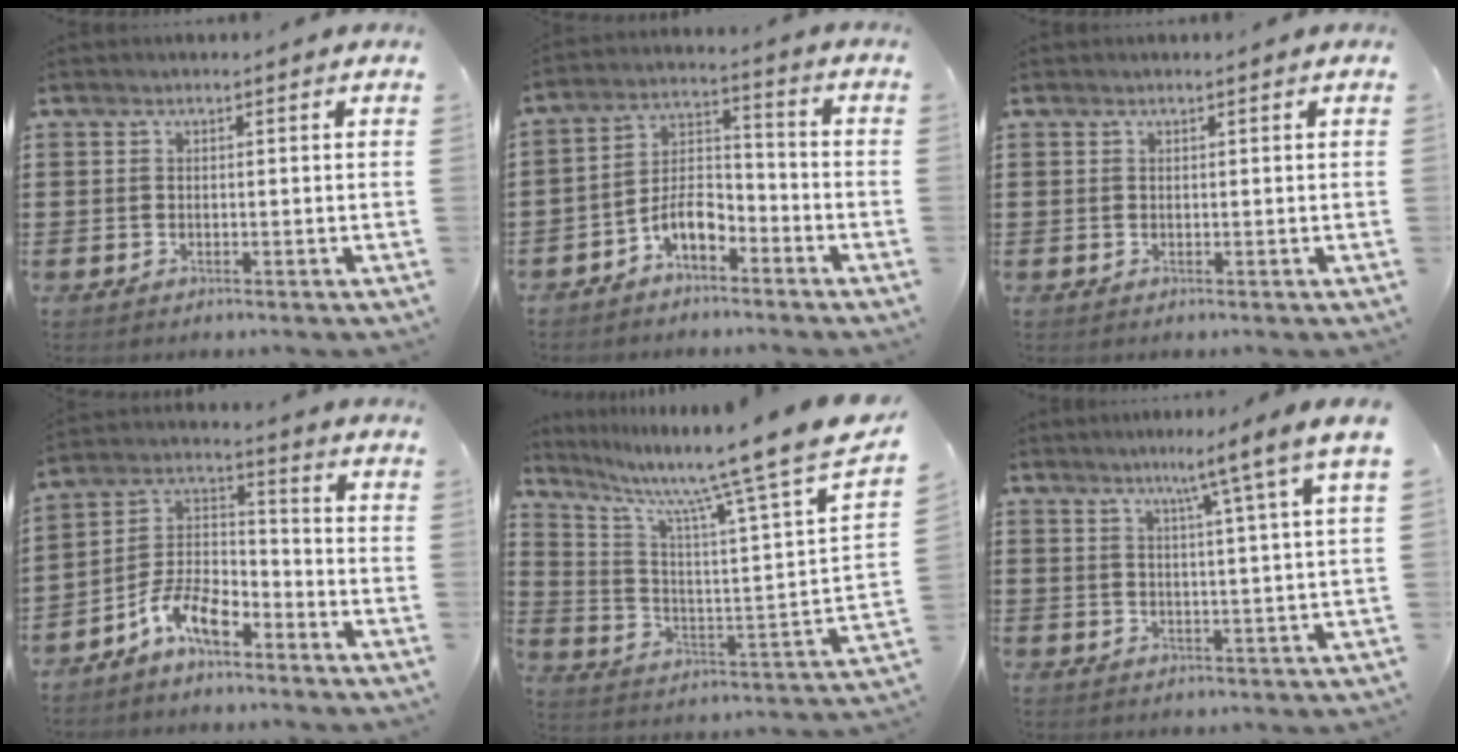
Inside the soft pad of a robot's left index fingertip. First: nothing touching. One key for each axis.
{"total": 6.8, "fx": -4.7, "fy": 3.1, "fz": 3.9, "tx": -0.087, "ty": 0.011, "tz": -0.095}
{"total": 0.0}
{"total": 9.1, "fx": -7.1, "fy": 2.9, "fz": 4.8, "tx": -0.109, "ty": 0.008, "tz": -0.140}
{"total": 11.8, "fx": 9.4, "fy": -0.7, "fz": 7.1, "tx": -0.151, "ty": -0.079, "tz": 0.137}
{"total": 6.2, "fx": 3.9, "fy": -1.5, "fz": 4.6, "tx": -0.084, "ty": -0.020, "tz": 0.057}